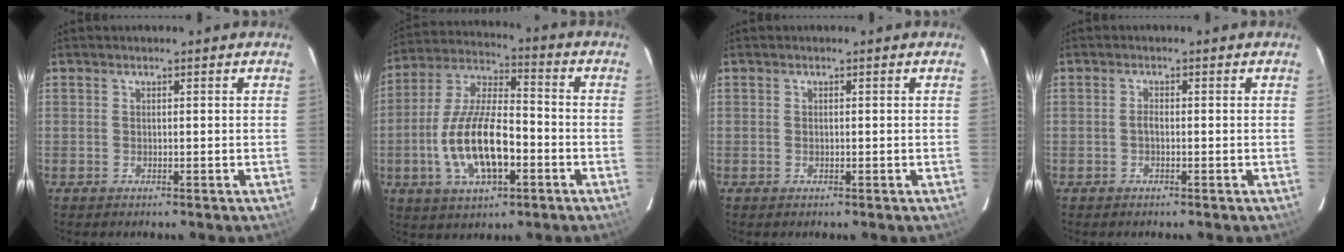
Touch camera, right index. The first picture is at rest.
{"total": 16.1, "force": [-4.7, 6.5, 13.9], "torque": [-0.284, 0.000, -0.081]}
{"total": 0.0}
{"total": 1.0, "force": [-0.4, 0.5, 0.8], "torque": [-0.017, 0.005, -0.009]}